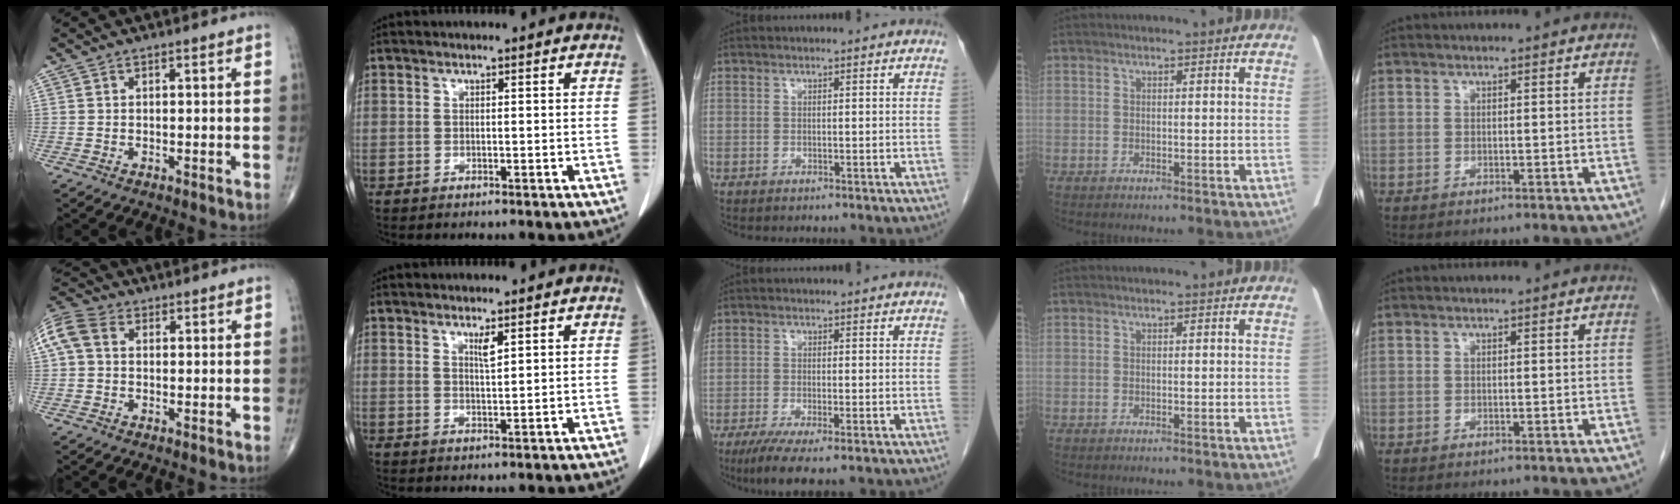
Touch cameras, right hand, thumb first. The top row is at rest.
{"thumb": {"total": 8.5, "force": [1.3, 6.4, 5.4], "torque": [-0.129, 0.031, 0.021]}, "index": {"total": 1.9, "force": [1.1, 0.1, 1.5], "torque": [-0.030, -0.006, 0.021]}, "middle": {"total": 5.6, "force": [-3.8, 0.4, 4.2], "torque": [-0.068, -0.016, -0.061]}}